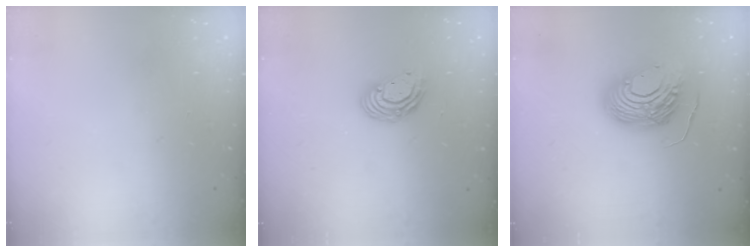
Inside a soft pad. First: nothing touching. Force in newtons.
{"total": 8.7, "press": 8.6, "slide": 1.2}
{"total": 13.0, "press": 13.0, "slide": 1.1}